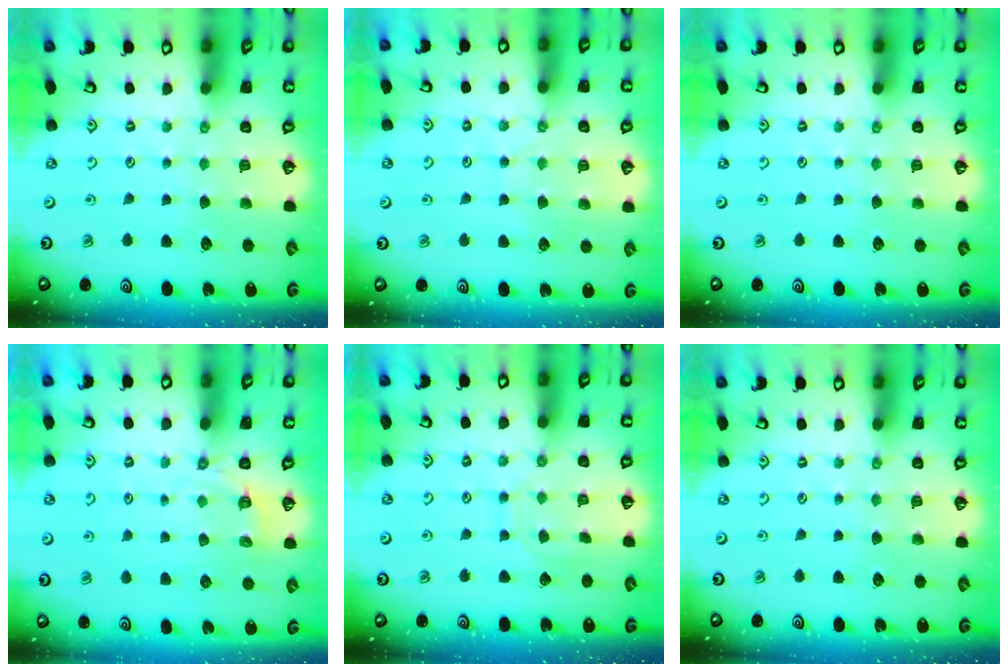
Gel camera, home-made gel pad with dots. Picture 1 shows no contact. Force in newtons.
{"total": 4.6, "press": 4.5, "slide": 0.5}
{"total": 0.0}
{"total": 2.9, "press": 2.0, "slide": 2.1}
{"total": 5.9, "press": 5.9, "slide": 0.2}
{"total": 0.0}